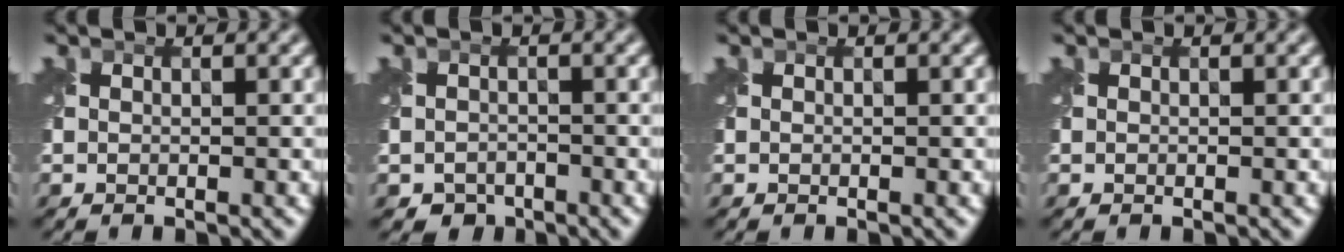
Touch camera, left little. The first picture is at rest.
{"total": 2.0, "force": [-1.4, 1.3, 0.3], "torque": [-0.001, -0.009, -0.029]}
{"total": 0.0}
{"total": 0.0}